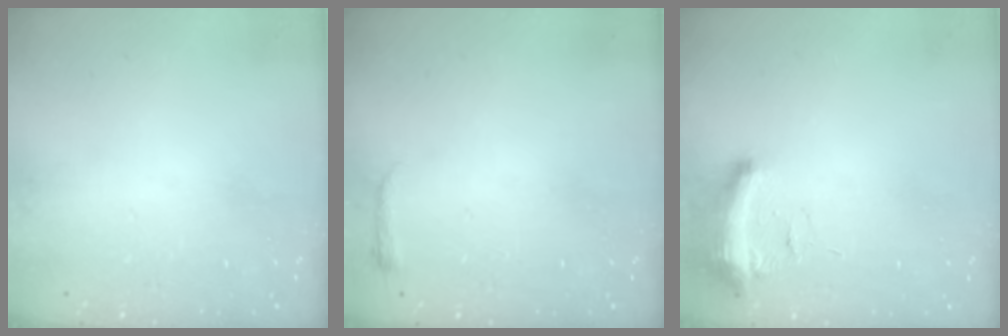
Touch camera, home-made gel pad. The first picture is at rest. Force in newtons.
{"total": 3.0, "press": 2.9, "slide": 0.6}
{"total": 9.3, "press": 9.2, "slide": 0.9}